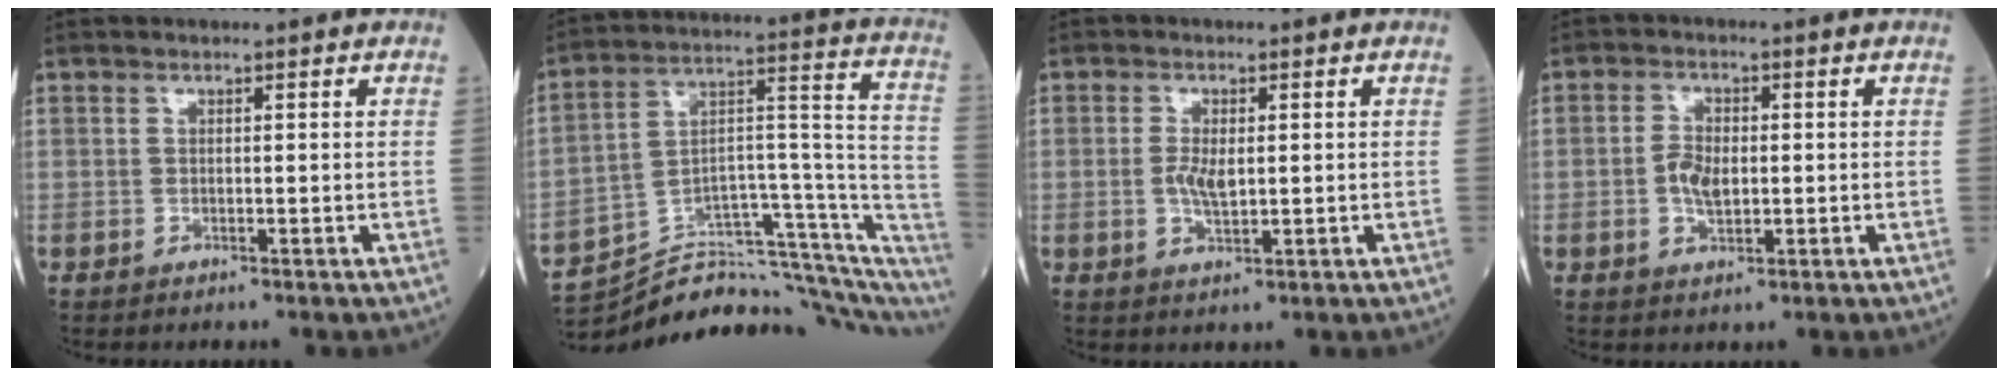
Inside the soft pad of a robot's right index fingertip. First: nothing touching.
{"total": 26.0, "force": [-23.2, 4.0, 11.0], "torque": [-0.097, 0.050, -0.330]}
{"total": 3.4, "force": [0.0, 0.9, 3.3], "torque": [-0.072, -0.005, 0.002]}
{"total": 3.9, "force": [-0.4, 1.7, 3.5], "torque": [-0.073, 0.001, -0.007]}